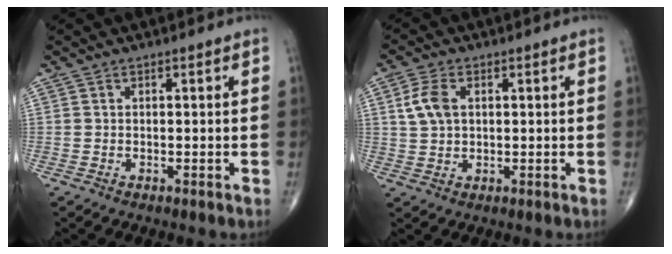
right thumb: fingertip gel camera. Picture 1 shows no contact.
{"total": 5.4, "force": [1.4, 3.4, 4.0], "torque": [-0.084, 0.002, 0.026]}